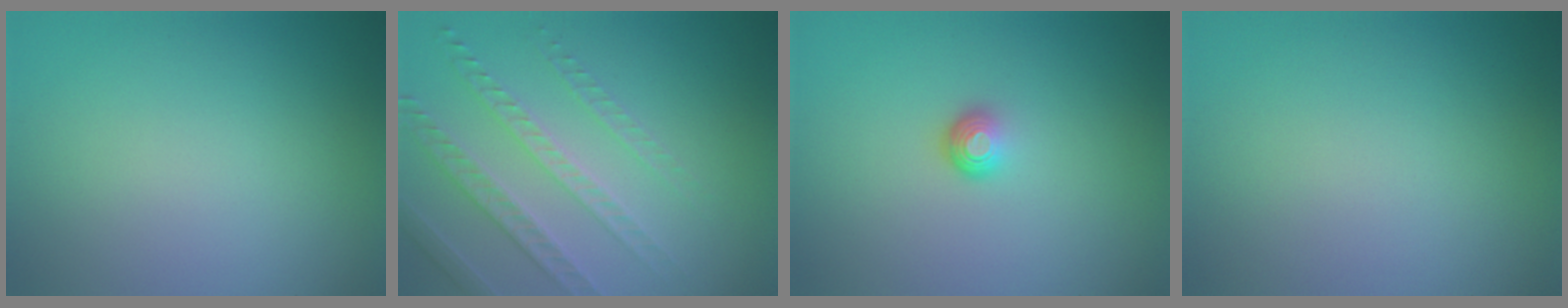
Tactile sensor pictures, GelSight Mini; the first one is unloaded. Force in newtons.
{"total": 4.6, "press": 3.4, "slide": 3.2}
{"total": 1.7, "press": 1.2, "slide": 1.2}
{"total": 0.0}